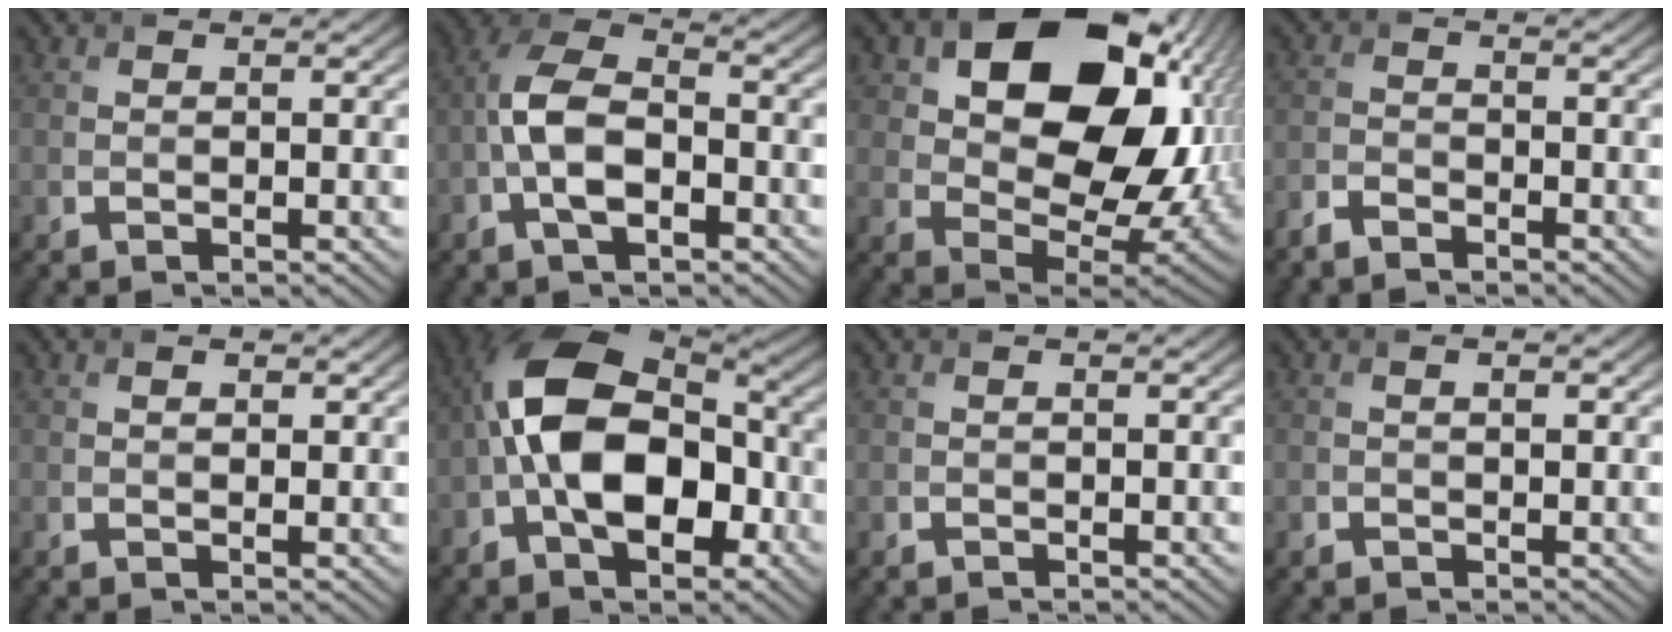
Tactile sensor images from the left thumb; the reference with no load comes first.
{"total": 8.1, "force": [-2.2, 4.0, 6.7], "torque": [-0.138, 0.014, -0.053]}
{"total": 19.6, "force": [6.1, 12.5, 13.8], "torque": [-0.221, 0.003, 0.104]}
{"total": 2.4, "force": [-2.1, 0.7, 0.9], "torque": [-0.021, -0.004, -0.052]}
{"total": 1.5, "force": [0.7, 0.7, 1.1], "torque": [-0.018, -0.005, 0.016]}
{"total": 14.8, "force": [-2.0, 9.1, 11.5], "torque": [-0.202, 0.011, -0.052]}
{"total": 0.0}
{"total": 1.1, "force": [0.1, 0.7, 0.8], "torque": [-0.011, -0.001, 0.006]}